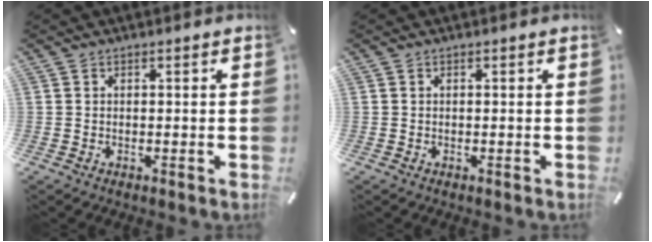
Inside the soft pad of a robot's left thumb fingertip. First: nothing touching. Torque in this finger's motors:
{"motor_torque": [0.00, 0.00, 0.00, 0.00, 0.00]}